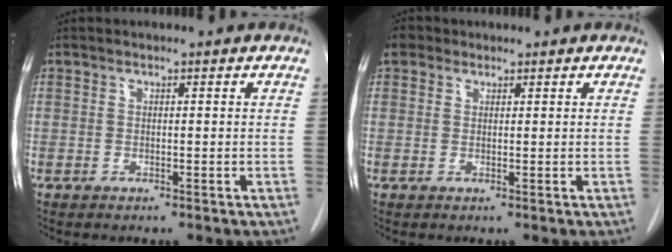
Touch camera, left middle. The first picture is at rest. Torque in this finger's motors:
{"motor_torque": [0.29, -0.29, 0.87, 0.13]}